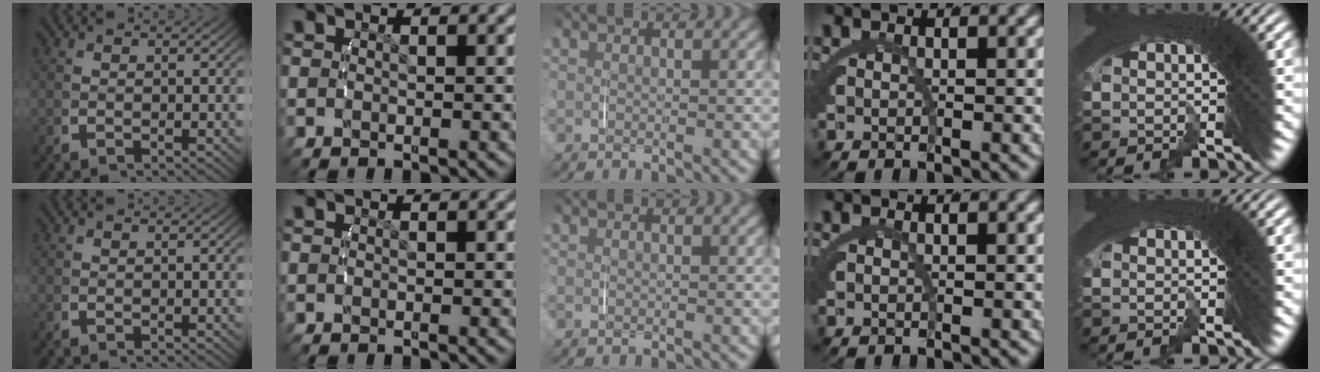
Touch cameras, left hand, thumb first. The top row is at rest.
{}